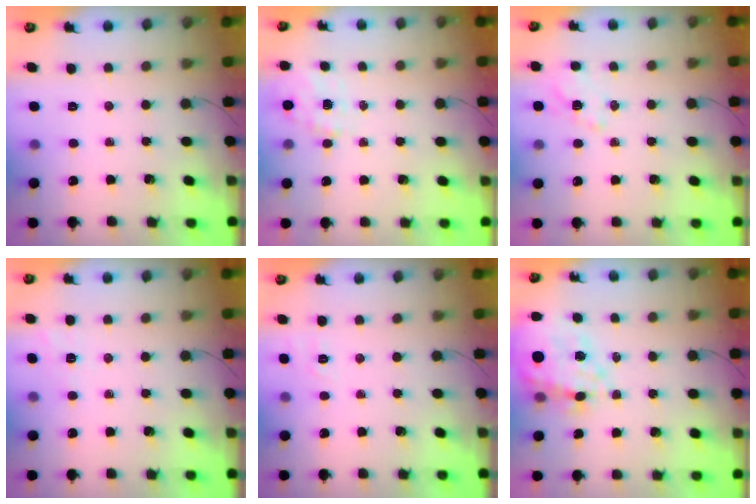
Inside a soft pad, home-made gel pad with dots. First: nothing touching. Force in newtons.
{"total": 7.0, "press": 7.0, "slide": 0.9}
{"total": 1.5, "press": 0.9, "slide": 1.1}
{"total": 1.9, "press": 1.0, "slide": 1.6}
{"total": 1.5, "press": 0.1, "slide": 1.5}
{"total": 17.9, "press": 17.4, "slide": 4.3}